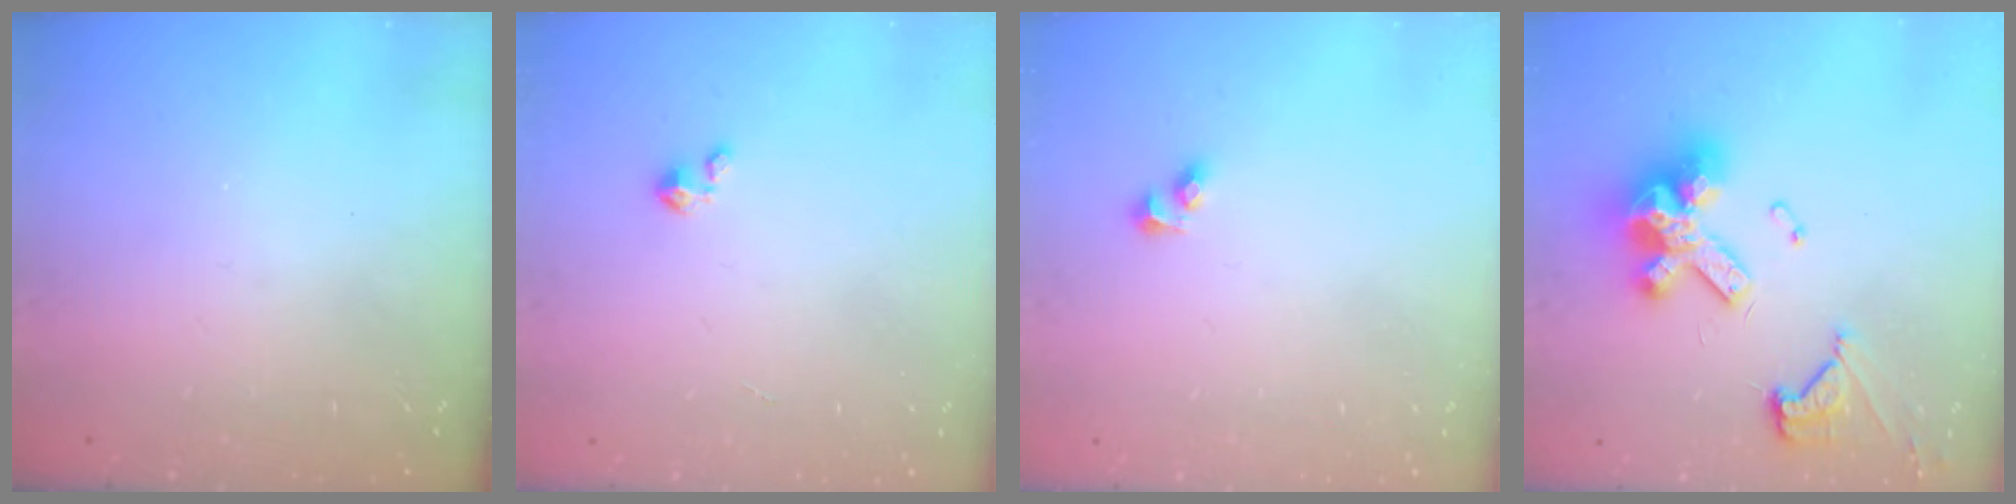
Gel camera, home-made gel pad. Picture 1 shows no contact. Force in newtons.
{"total": 1.5, "press": 1.5, "slide": 0.1}
{"total": 2.7, "press": 2.4, "slide": 1.1}
{"total": 15.0, "press": 14.9, "slide": 1.6}